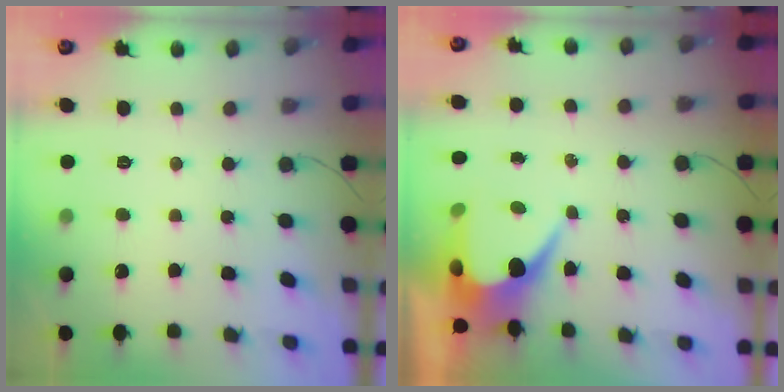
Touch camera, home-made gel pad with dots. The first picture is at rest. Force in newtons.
{"total": 7.4, "press": 7.4, "slide": 0.2}